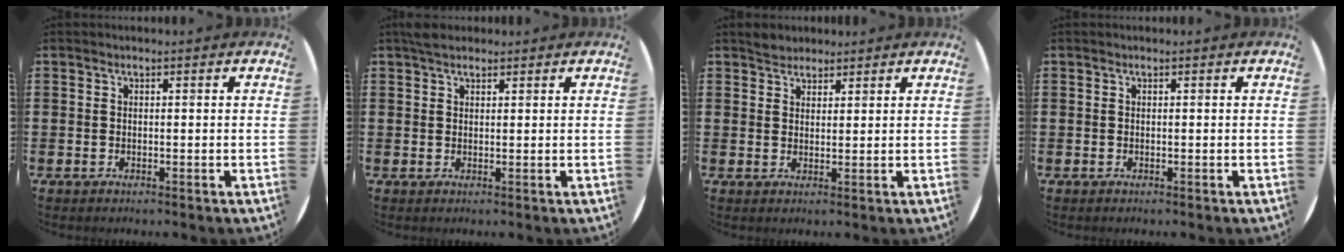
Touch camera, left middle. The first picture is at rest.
{"total": 2.0, "force": [1.7, 0.8, 0.6], "torque": [-0.007, 0.002, 0.031]}
{"total": 2.2, "force": [2.1, 0.8, -0.2], "torque": [0.008, 0.002, 0.040]}
{"total": 0.0}